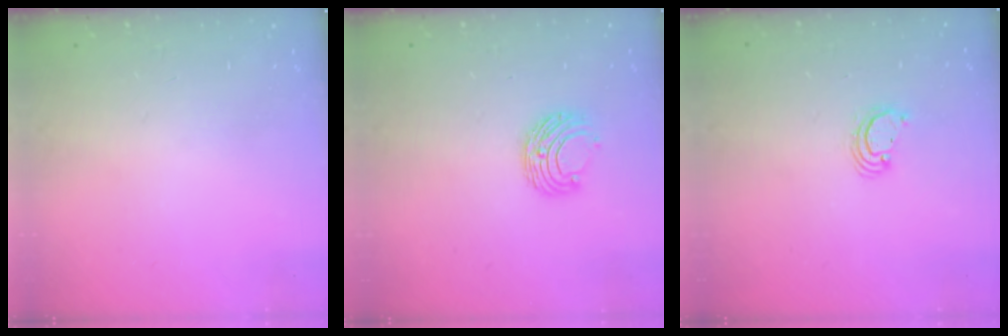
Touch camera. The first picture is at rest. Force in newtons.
{"total": 7.2, "press": 7.2, "slide": 0.8}
{"total": 2.8, "press": 2.8, "slide": 0.2}